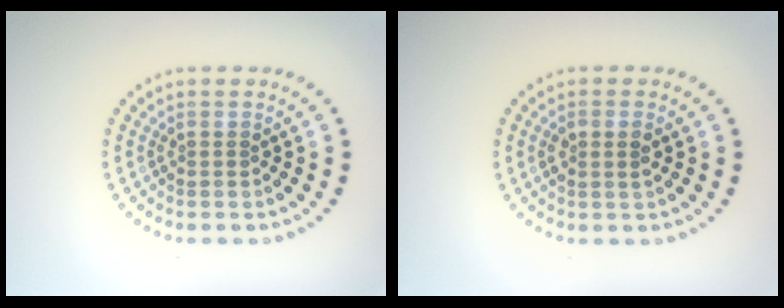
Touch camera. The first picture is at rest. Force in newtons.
{"total": 1.7, "press": 1.6, "slide": 0.6}